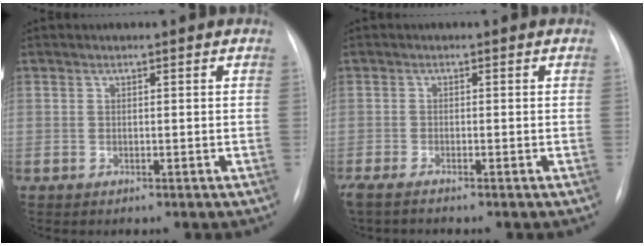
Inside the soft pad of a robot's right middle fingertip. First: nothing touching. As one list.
[{"total": 3.5, "force": [-2.9, 0.2, 1.9], "torque": [-0.032, -0.008, -0.050]}]